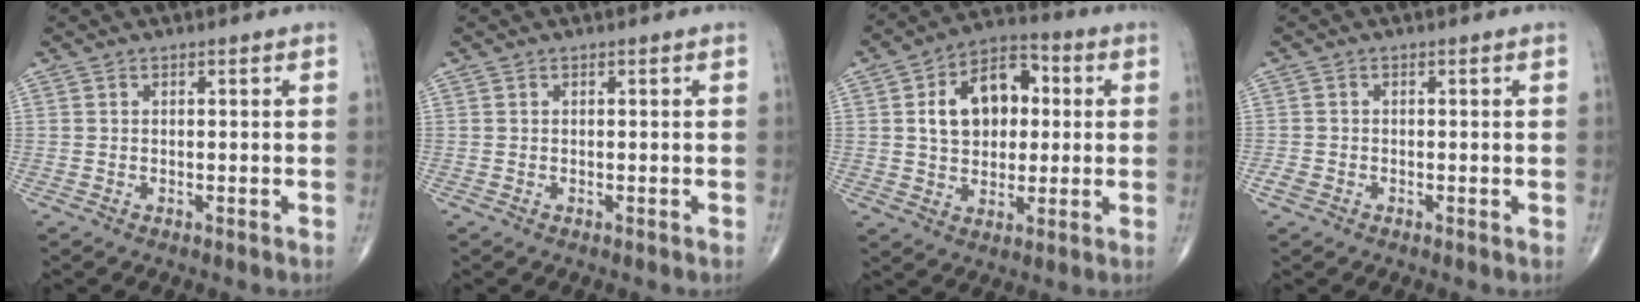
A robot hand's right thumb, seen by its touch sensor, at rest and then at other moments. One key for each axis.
{"total": 0.0}
{"total": 13.8, "fx": 2.4, "fy": 9.4, "fz": 9.9, "tx": -0.128, "ty": 0.016, "tz": 0.033}
{"total": 1.6, "fx": -0.7, "fy": 1.2, "fz": 0.9, "tx": -0.018, "ty": -0.001, "tz": -0.015}